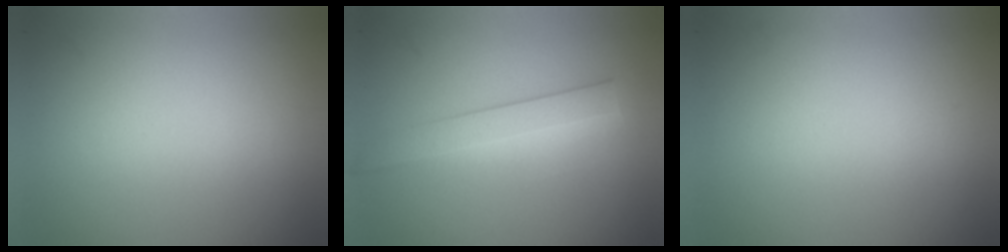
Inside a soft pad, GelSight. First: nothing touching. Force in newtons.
{"total": 3.2}
{"total": 0.0}